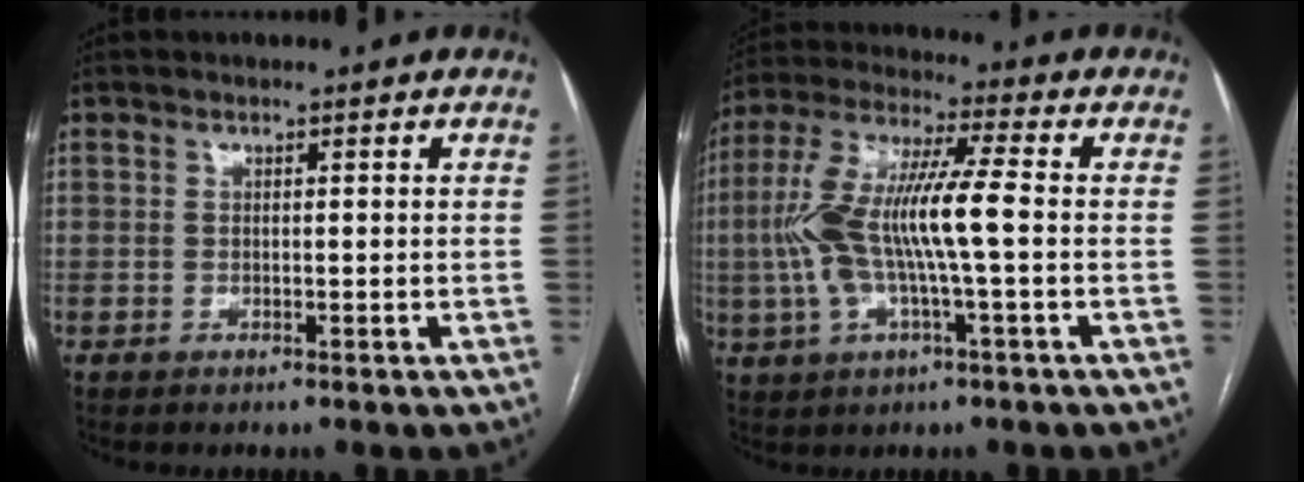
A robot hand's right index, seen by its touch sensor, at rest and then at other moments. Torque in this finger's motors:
{"motor_torque": [2.08, -0.06, 1.05, 0.21]}